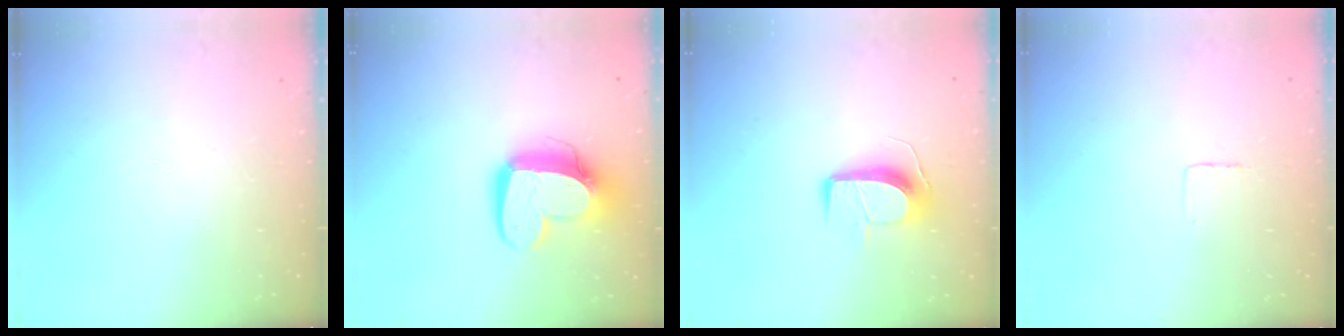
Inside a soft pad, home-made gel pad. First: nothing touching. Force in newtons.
{"total": 14.6, "press": 14.6, "slide": 1.4}
{"total": 10.2, "press": 10.2, "slide": 0.0}
{"total": 2.3, "press": 2.3, "slide": 0.1}